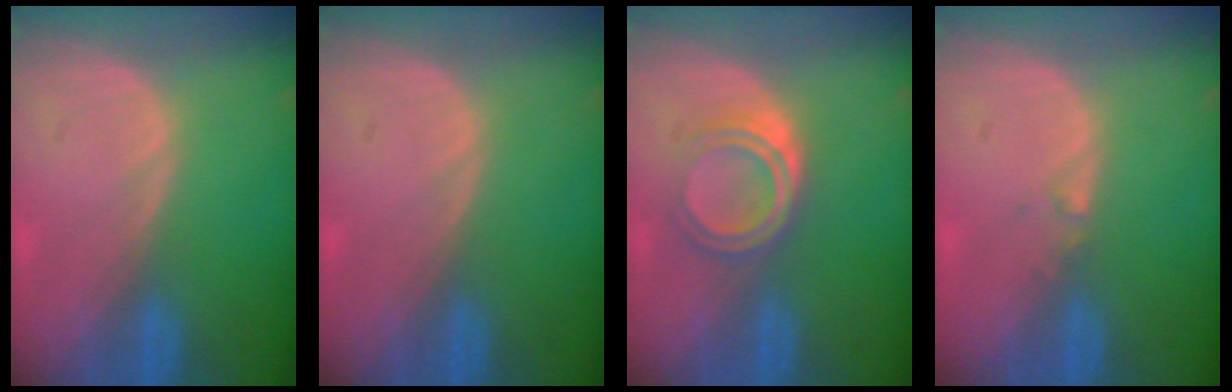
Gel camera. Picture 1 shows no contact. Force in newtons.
{"total": 0.0}
{"total": 5.1, "press": 4.5, "slide": 2.5}
{"total": 0.7, "press": 0.6, "slide": 0.4}